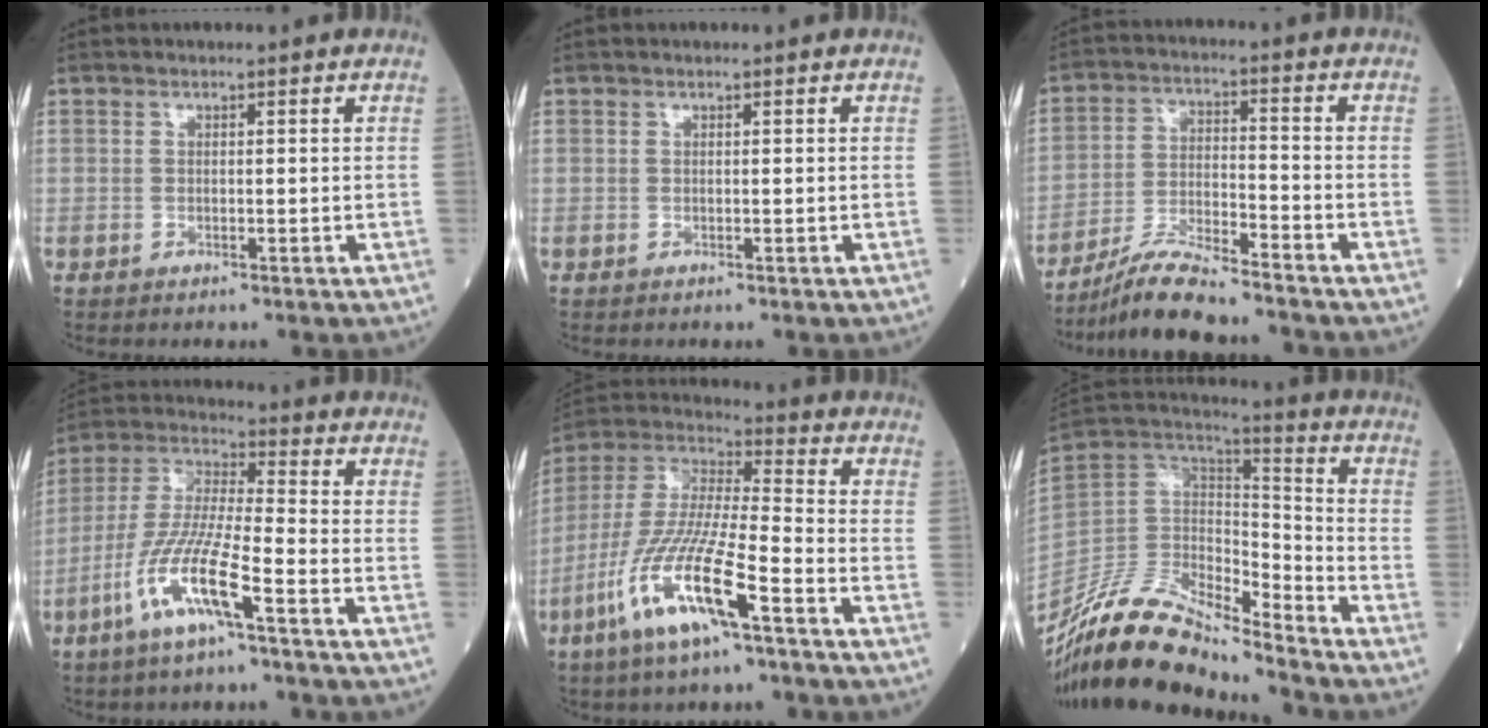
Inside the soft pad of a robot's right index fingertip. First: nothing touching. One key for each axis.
{"total": 0.0}
{"total": 9.4, "fx": -8.4, "fy": 0.4, "fz": 4.1, "tx": -0.080, "ty": -0.012, "tz": -0.153}
{"total": 12.2, "fx": -5.9, "fy": 1.1, "fz": 10.6, "tx": -0.228, "ty": -0.006, "tz": -0.117}
{"total": 15.7, "fx": -7.7, "fy": 1.9, "fz": 13.5, "tx": -0.290, "ty": -0.022, "tz": -0.147}
{"total": 18.8, "fx": -16.3, "fy": 4.0, "fz": 8.5, "tx": -0.170, "ty": 0.024, "tz": -0.301}